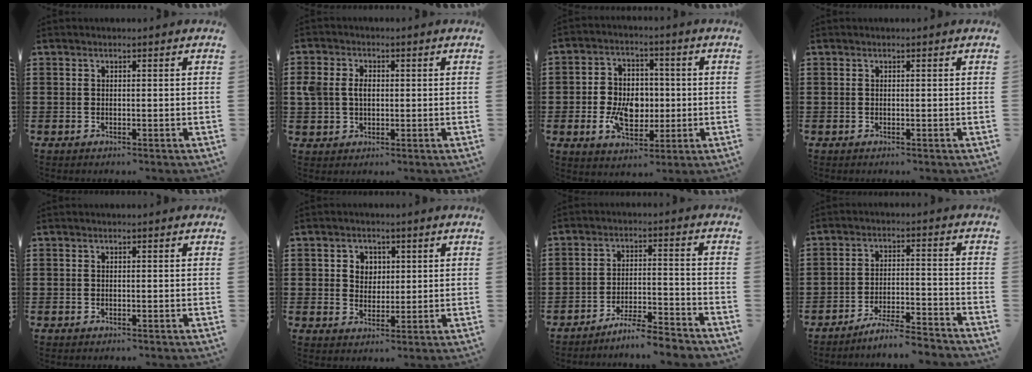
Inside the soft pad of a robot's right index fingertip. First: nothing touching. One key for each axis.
{"total": 3.8, "fx": 0.2, "fy": 2.9, "fz": 2.3, "tx": -0.066, "ty": 0.007, "tz": -0.003}
{"total": 8.2, "fx": -1.3, "fy": 6.0, "fz": 5.5, "tx": -0.111, "ty": 0.012, "tz": -0.023}
{"total": 0.0}
{"total": 0.0}
{"total": 3.5, "fx": 1.0, "fy": 3.2, "fz": 0.9, "tx": -0.031, "ty": 0.012, "tz": 0.016}
{"total": 5.5, "fx": -5.2, "fy": -0.3, "fz": 1.6, "tx": -0.035, "ty": -0.006, "tz": -0.104}
{"total": 5.6, "fx": -5.4, "fy": -0.2, "fz": 1.6, "tx": -0.036, "ty": -0.006, "tz": -0.105}